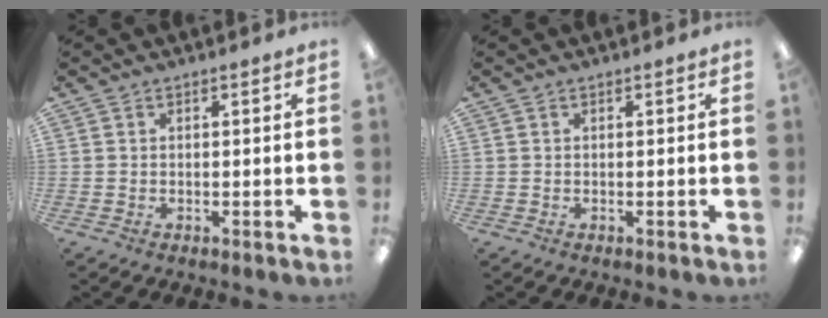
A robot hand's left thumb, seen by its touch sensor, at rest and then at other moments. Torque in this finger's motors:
{"motor_torque": [-0.01, -0.01, 0.04, 0.04, 0.00]}